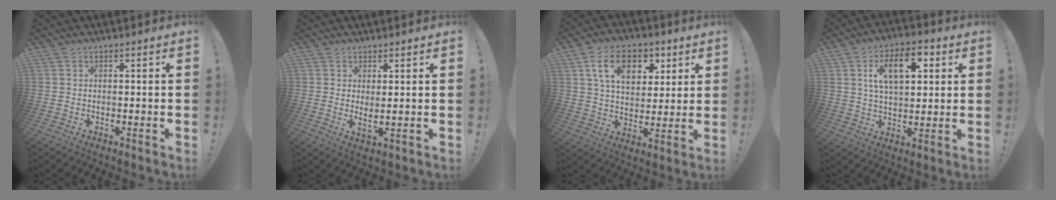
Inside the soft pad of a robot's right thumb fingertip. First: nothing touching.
{"total": 2.8, "force": [1.6, 0.2, 2.3], "torque": [-0.028, -0.020, 0.026]}
{"total": 14.8, "force": [6.3, 9.7, 9.3], "torque": [-0.150, -0.005, 0.117]}
{"total": 13.0, "force": [4.6, 7.1, 9.8], "torque": [-0.160, 0.008, 0.081]}